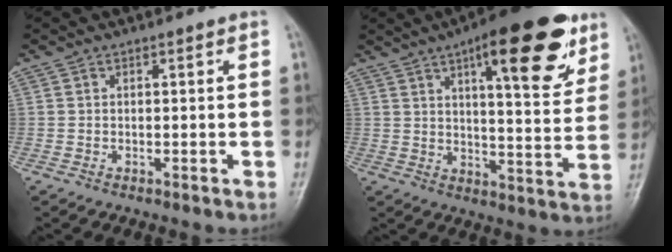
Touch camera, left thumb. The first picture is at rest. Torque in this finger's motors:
{"motor_torque": [0.65, 0.58, 1.79, -0.99, 0.22]}